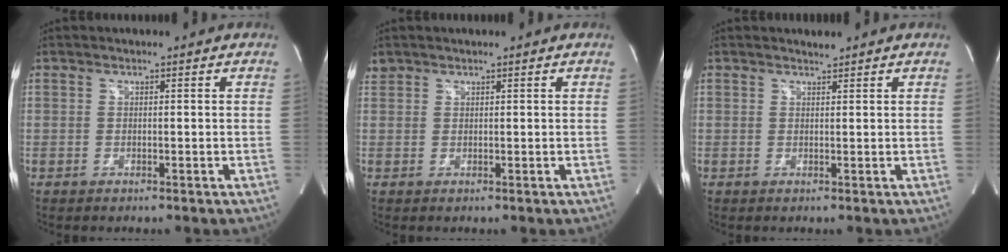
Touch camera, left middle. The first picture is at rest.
{"total": 1.3, "force": [1.1, 0.7, -0.1], "torque": [0.001, 0.014, 0.022]}
{"total": 0.8, "force": [0.8, -0.1, 0.0], "torque": [-0.011, 0.000, 0.016]}